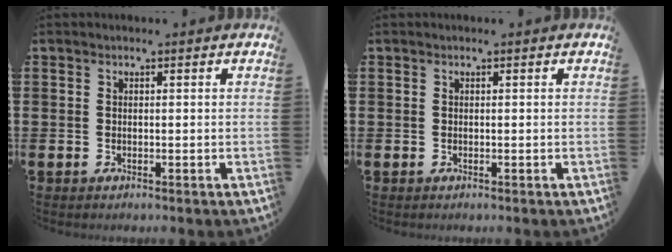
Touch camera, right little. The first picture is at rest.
{"total": 0.0}